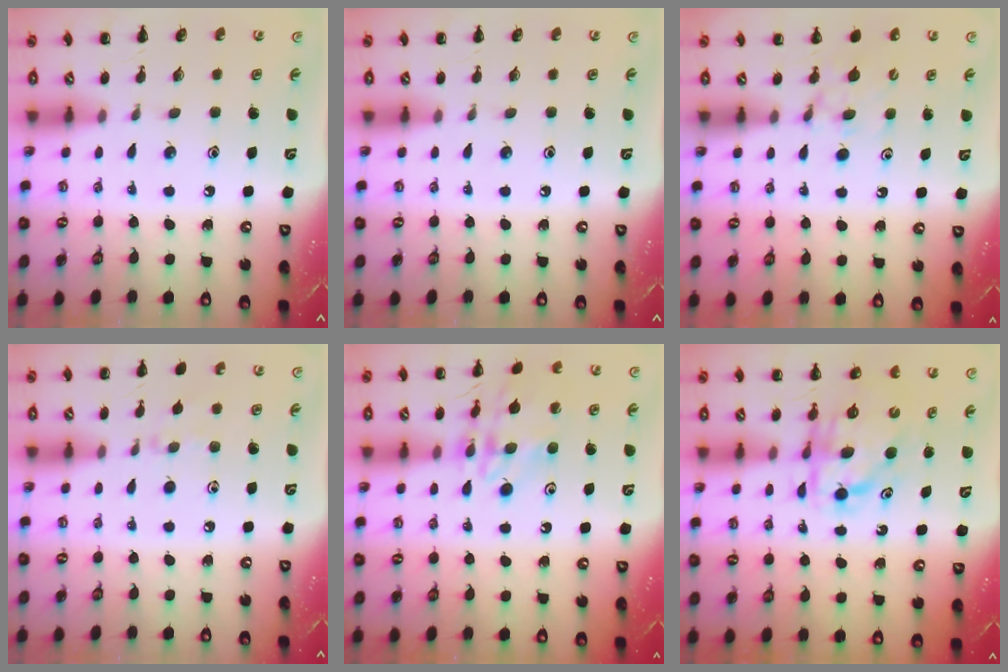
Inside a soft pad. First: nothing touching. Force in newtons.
{"total": 0.0}
{"total": 5.2, "press": 5.0, "slide": 1.5}
{"total": 5.5, "press": 5.1, "slide": 1.9}
{"total": 14.0, "press": 13.9, "slide": 1.3}
{"total": 6.4, "press": 6.3, "slide": 0.8}